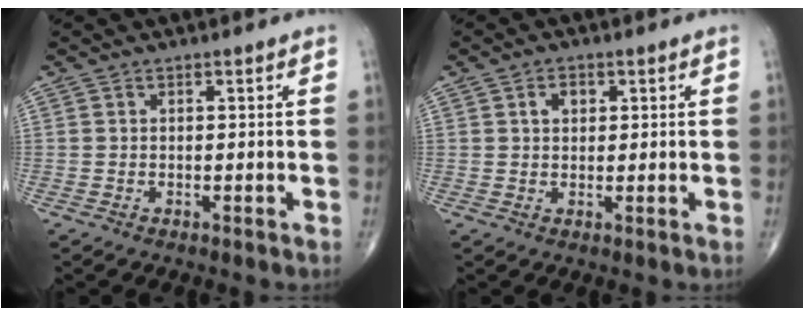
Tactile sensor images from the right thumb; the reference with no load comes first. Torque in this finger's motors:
{"motor_torque": [0.48, 0.44, 0.07, 0.00, 0.00]}